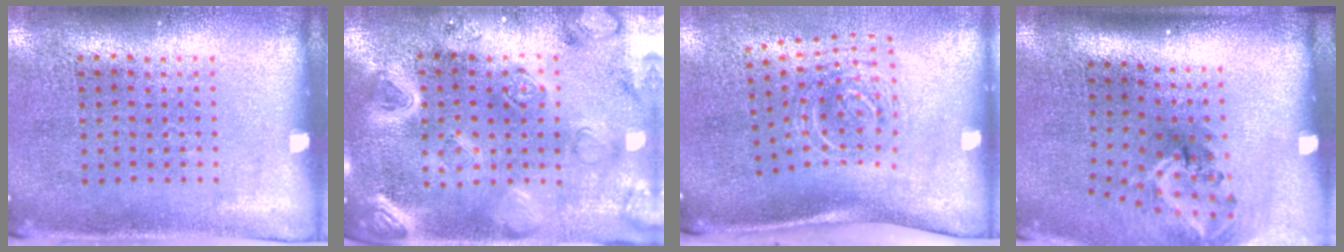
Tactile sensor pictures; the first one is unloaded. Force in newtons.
{"total": 3.8, "press": 3.4, "slide": 1.6}
{"total": 2.0, "press": 1.2, "slide": 1.6}
{"total": 2.0, "press": 1.3, "slide": 1.5}